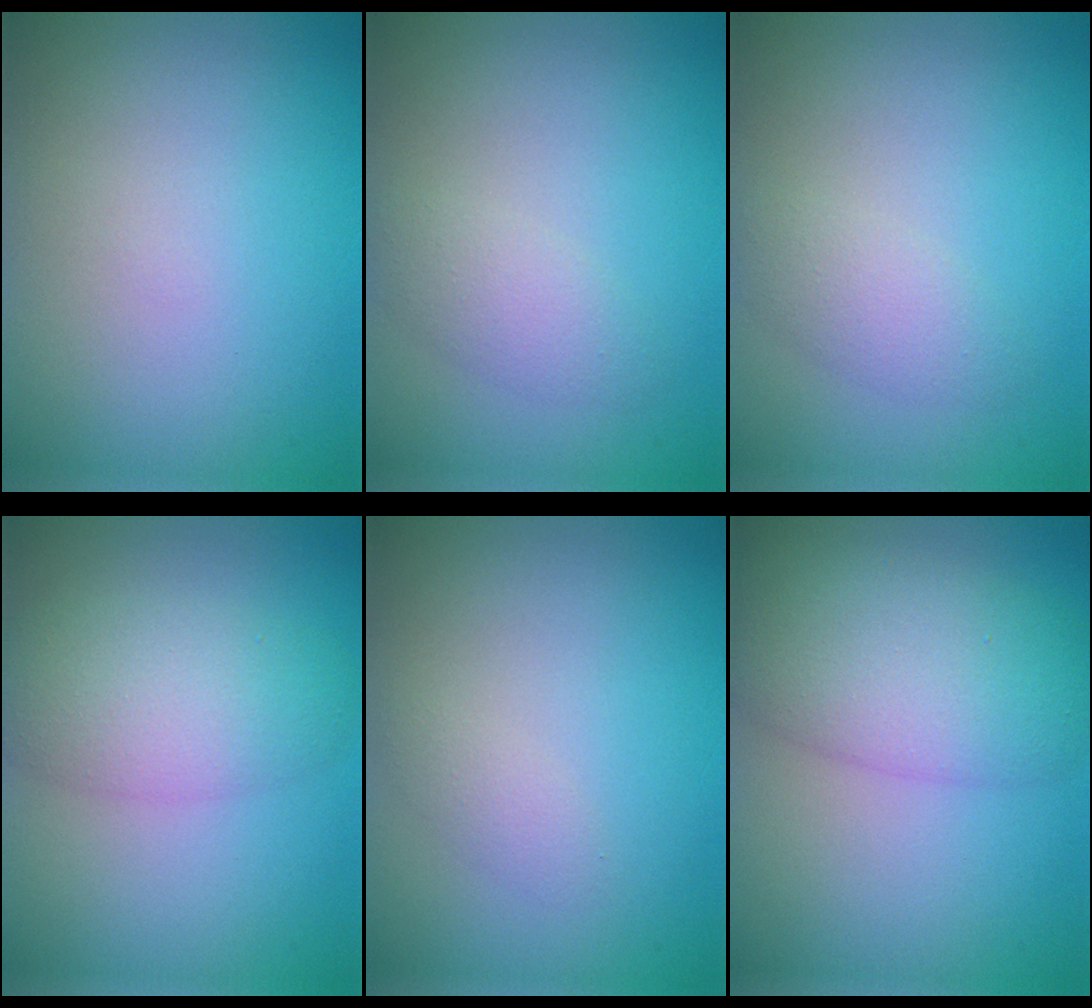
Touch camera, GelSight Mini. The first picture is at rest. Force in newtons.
{"total": 2.1, "press": 2.1, "slide": 0.1}
{"total": 2.1, "press": 2.1, "slide": 0.1}
{"total": 4.7, "press": 4.7, "slide": 0.1}
{"total": 1.0, "press": 1.0, "slide": 0.0}
{"total": 6.8, "press": 6.8, "slide": 0.2}